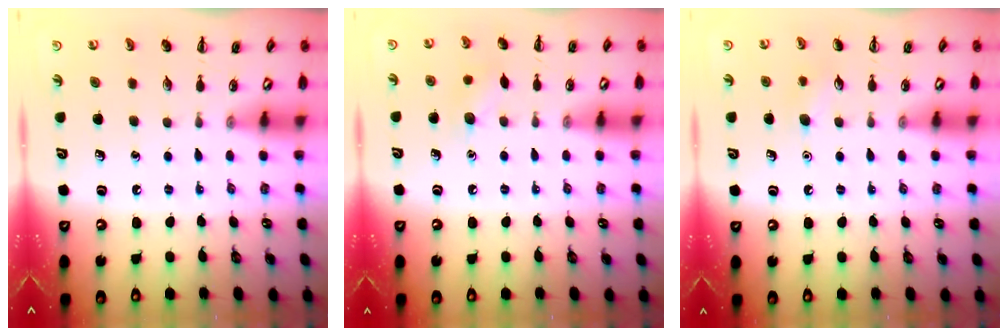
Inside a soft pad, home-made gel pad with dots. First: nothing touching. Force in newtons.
{"total": 7.0, "press": 6.8, "slide": 1.8}
{"total": 6.2, "press": 6.0, "slide": 1.5}